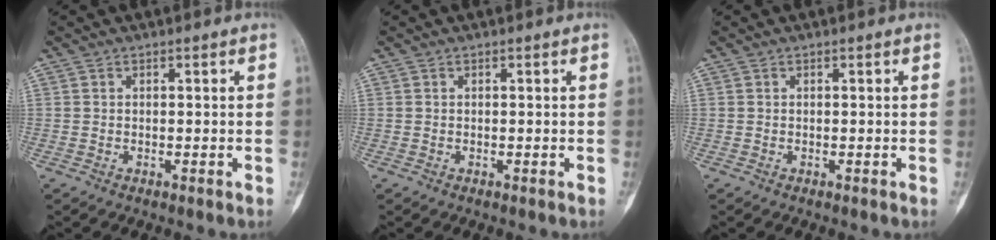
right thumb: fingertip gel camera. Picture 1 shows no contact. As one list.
[{"total": 0.0}, {"total": 0.0}]